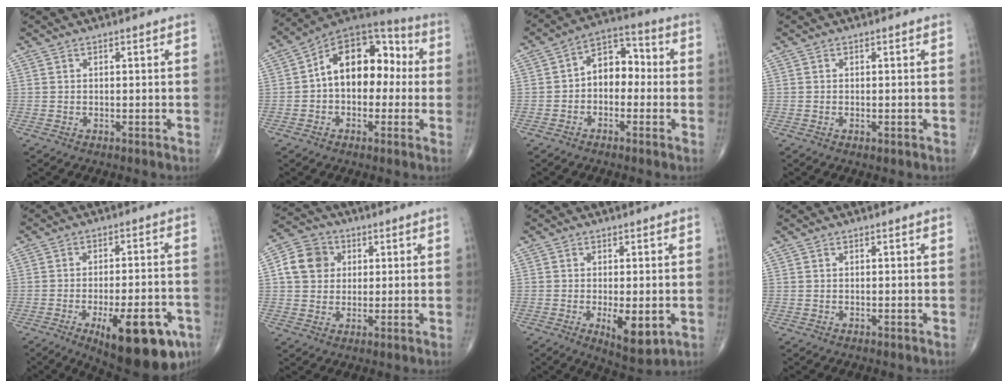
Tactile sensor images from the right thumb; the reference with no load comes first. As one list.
[{"total": 15.9, "force": [0.8, 10.4, 11.9], "torque": [-0.139, 0.052, -0.002]}, {"total": 8.4, "force": [-0.6, 5.9, 5.9], "torque": [-0.060, 0.036, -0.027]}, {"total": 0.7, "force": [-0.2, 0.4, 0.6], "torque": [-0.012, -0.003, -0.003]}, {"total": 18.5, "force": [-8.6, 6.5, 15.0], "torque": [-0.156, 0.025, -0.109]}, {"total": 8.3, "force": [1.7, 7.2, 3.6], "torque": [-0.046, 0.005, 0.021]}, {"total": 7.2, "force": [-1.7, 2.8, 6.4], "torque": [-0.096, -0.019, -0.021]}, {"total": 0.0}]